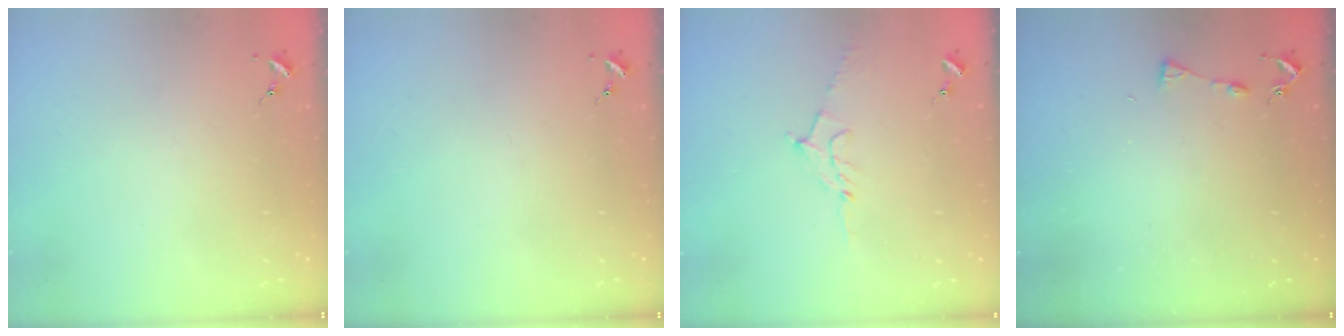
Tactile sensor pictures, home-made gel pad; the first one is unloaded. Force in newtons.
{"total": 0.0}
{"total": 7.9, "press": 7.9, "slide": 1.0}
{"total": 3.7, "press": 3.7, "slide": 0.5}